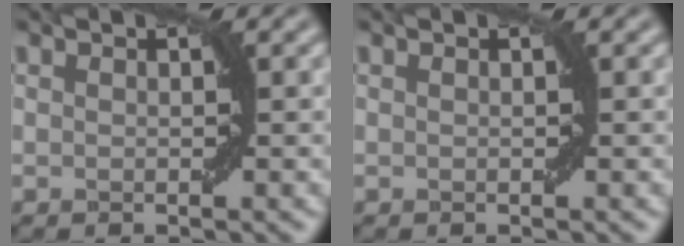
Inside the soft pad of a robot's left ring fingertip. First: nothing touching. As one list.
[{"total": 0.0}]